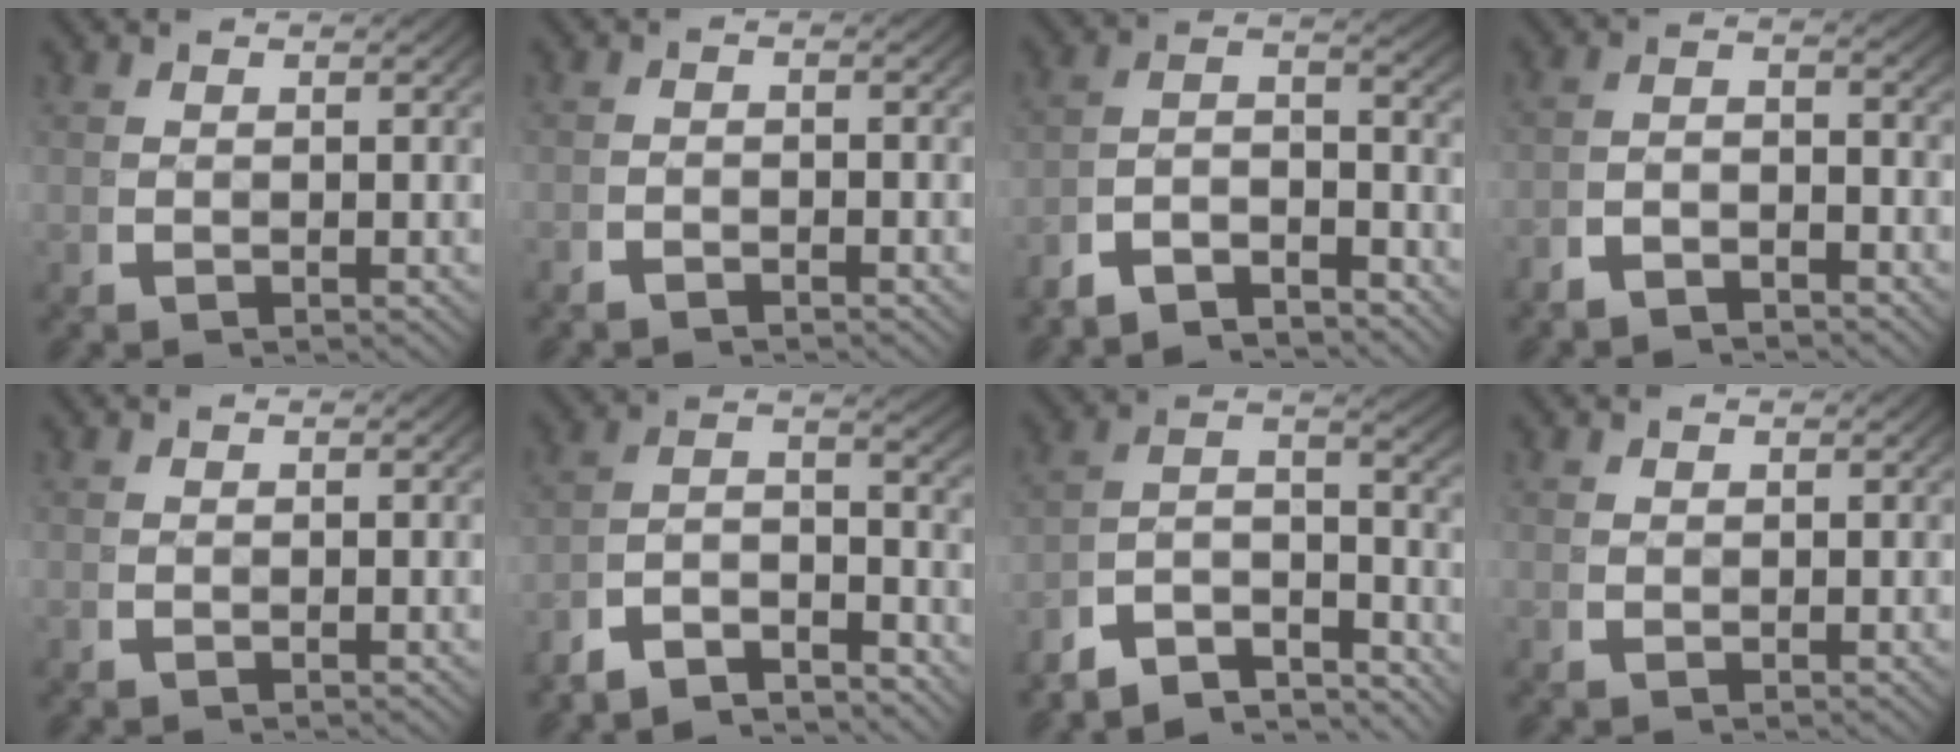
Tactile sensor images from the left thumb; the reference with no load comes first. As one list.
[{"total": 1.3, "force": [-1.3, 0.2, 0.2], "torque": [0.003, 0.000, -0.029]}, {"total": 6.5, "force": [-2.8, 3.8, 4.5], "torque": [-0.074, -0.020, -0.054]}, {"total": 2.8, "force": [-2.2, 1.0, 1.3], "torque": [-0.021, -0.010, -0.044]}, {"total": 0.0}, {"total": 7.5, "force": [-3.2, 4.6, 5.1], "torque": [-0.091, -0.026, -0.057]}, {"total": 10.4, "force": [-4.1, 7.1, 6.4], "torque": [-0.137, -0.039, -0.067]}, {"total": 0.7, "force": [0.7, 0.1, 0.0], "torque": [0.000, -0.002, 0.017]}]